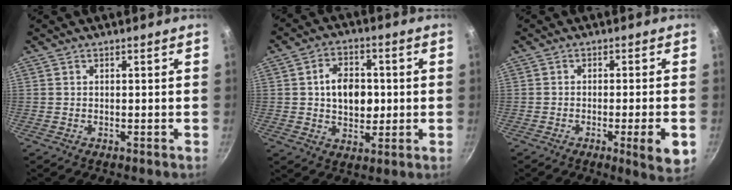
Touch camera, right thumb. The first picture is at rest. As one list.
[{"total": 9.6, "force": [0.5, 6.8, 6.8], "torque": [-0.077, 0.006, 0.005]}, {"total": 6.9, "force": [-2.3, 1.0, 6.5], "torque": [-0.083, 0.004, -0.031]}]